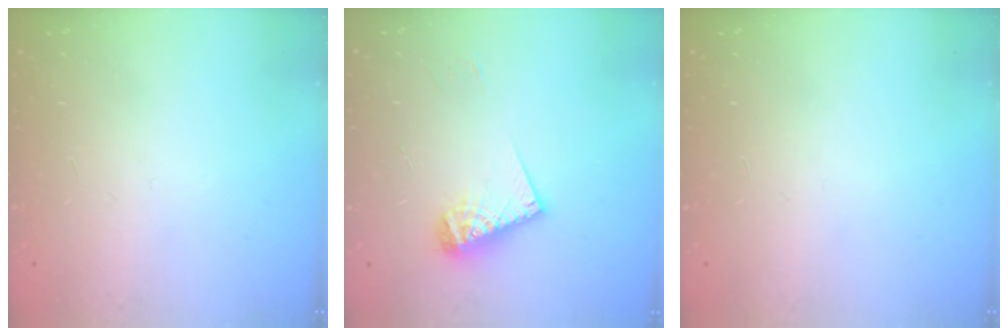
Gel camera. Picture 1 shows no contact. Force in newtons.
{"total": 9.3, "press": 9.2, "slide": 1.1}
{"total": 0.0}